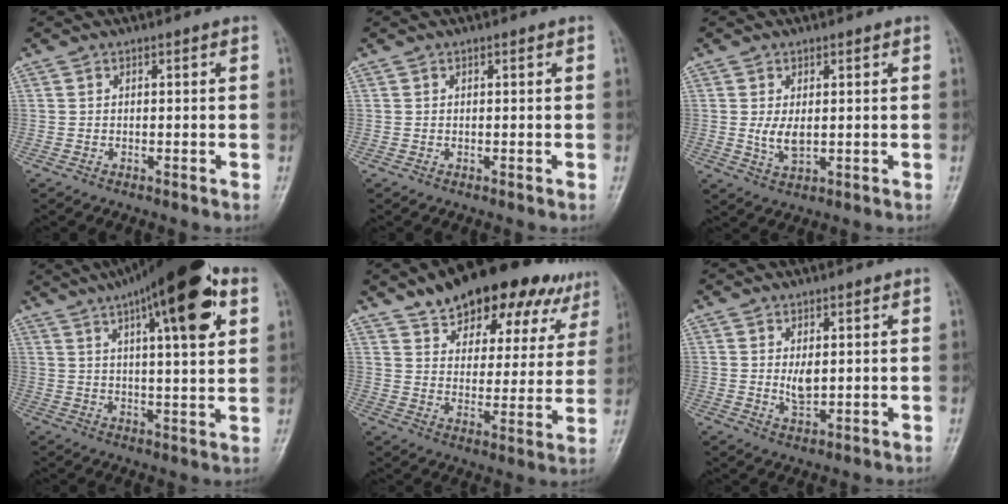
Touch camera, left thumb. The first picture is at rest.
{"total": 0.0}
{"total": 3.9, "force": [0.4, 2.1, 3.3], "torque": [-0.060, -0.012, 0.013]}
{"total": 20.3, "force": [9.6, 5.2, 17.1], "torque": [-0.243, -0.007, 0.141]}
{"total": 23.6, "force": [16.6, 10.7, 12.9], "torque": [-0.149, -0.038, 0.230]}
{"total": 3.6, "force": [0.8, 1.9, 3.0], "torque": [-0.044, -0.012, 0.018]}